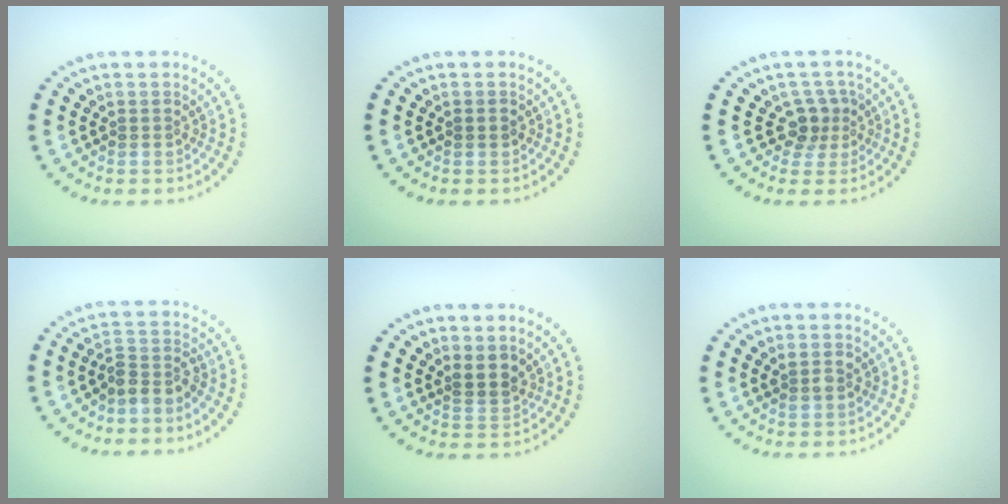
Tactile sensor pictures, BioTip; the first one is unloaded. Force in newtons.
{"total": 0.9, "press": 0.8, "slide": 0.1}
{"total": 2.3, "press": 1.8, "slide": 1.4}
{"total": 2.6, "press": 1.9, "slide": 1.7}
{"total": 1.6, "press": 1.2, "slide": 1.0}
{"total": 1.4, "press": 1.3, "slide": 0.6}